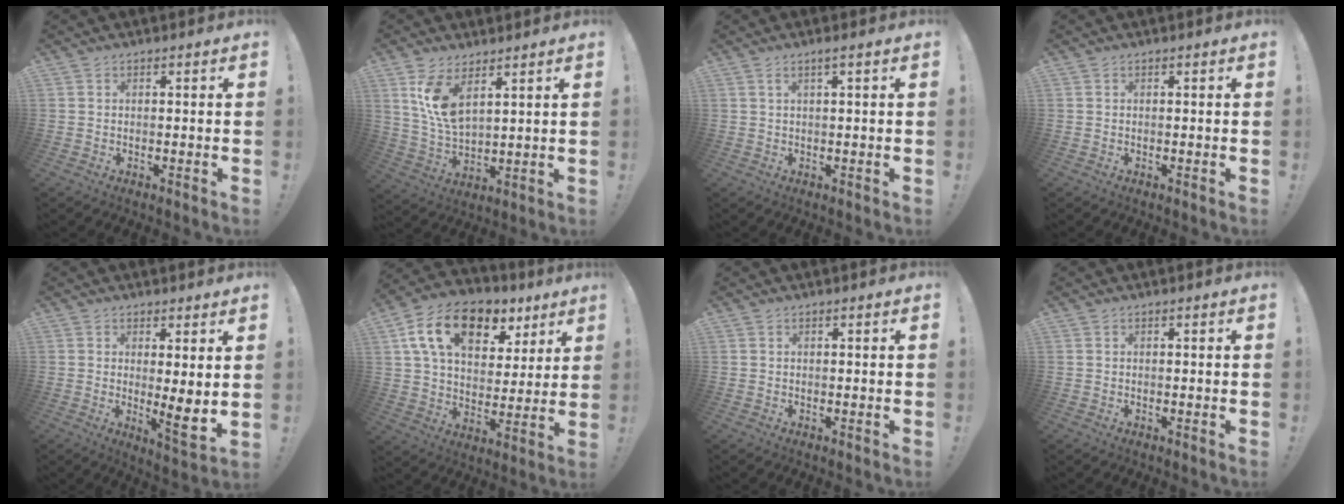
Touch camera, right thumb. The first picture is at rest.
{"total": 10.5, "force": [6.0, 4.2, 7.5], "torque": [-0.145, -0.035, 0.109]}
{"total": 2.4, "force": [1.0, 0.0, 2.2], "torque": [-0.036, -0.003, 0.013]}
{"total": 0.0}
{"total": 6.8, "force": [1.2, 0.7, 6.7], "torque": [-0.074, -0.037, 0.020]}
{"total": 17.8, "force": [9.2, 10.7, 10.9], "torque": [-0.185, -0.035, 0.166]}
{"total": 0.0}
{"total": 0.0}